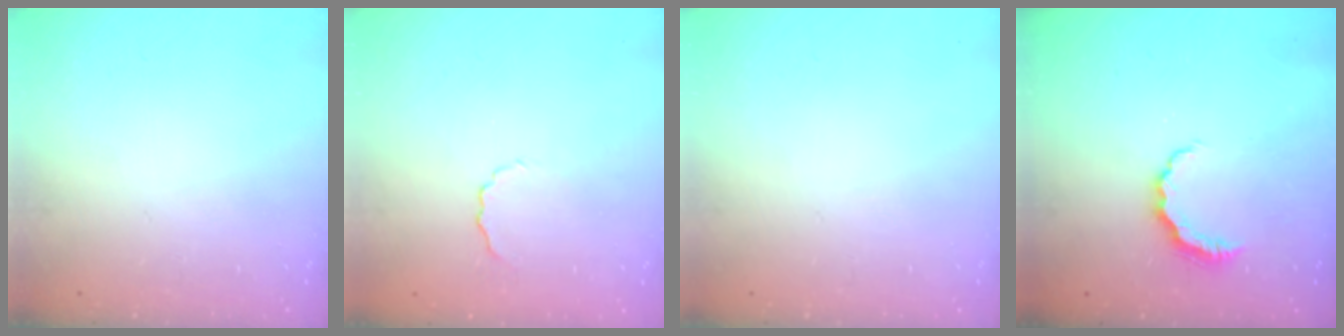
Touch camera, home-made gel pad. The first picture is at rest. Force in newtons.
{"total": 4.1, "press": 4.0, "slide": 0.8}
{"total": 0.0}
{"total": 5.7, "press": 5.6, "slide": 0.7}